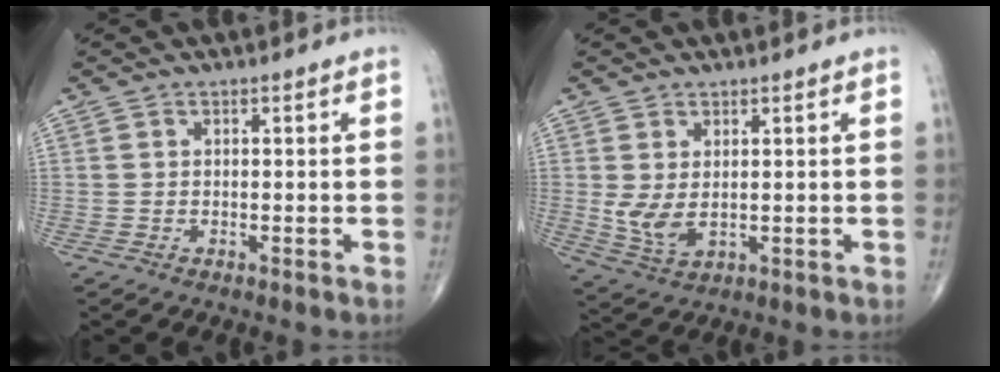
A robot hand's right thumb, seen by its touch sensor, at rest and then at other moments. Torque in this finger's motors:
{"motor_torque": [0.77, 0.73, 0.15, -0.26, 0.06]}